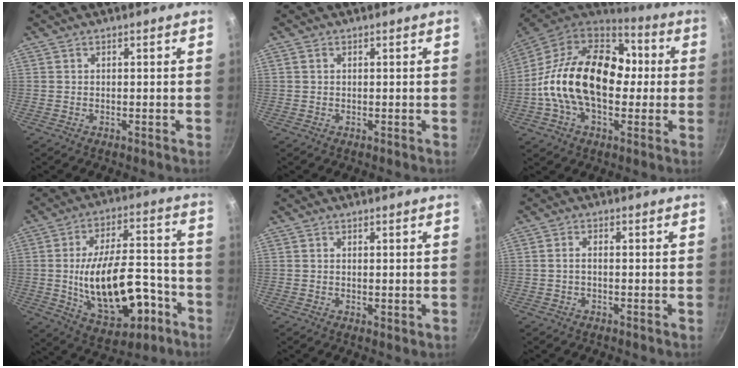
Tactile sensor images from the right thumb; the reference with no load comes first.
{"total": 0.9, "force": [0.3, 0.7, 0.5], "torque": [-0.008, 0.003, 0.004]}
{"total": 24.7, "force": [0.0, 16.0, 18.8], "torque": [-0.291, 0.037, -0.014]}
{"total": 20.9, "force": [-5.6, 10.8, 17.0], "torque": [-0.247, 0.047, -0.061]}
{"total": 1.0, "force": [0.4, 0.3, 0.8], "torque": [-0.012, -0.006, 0.004]}
{"total": 1.7, "force": [-0.2, 0.9, 1.4], "torque": [-0.033, 0.011, -0.006]}